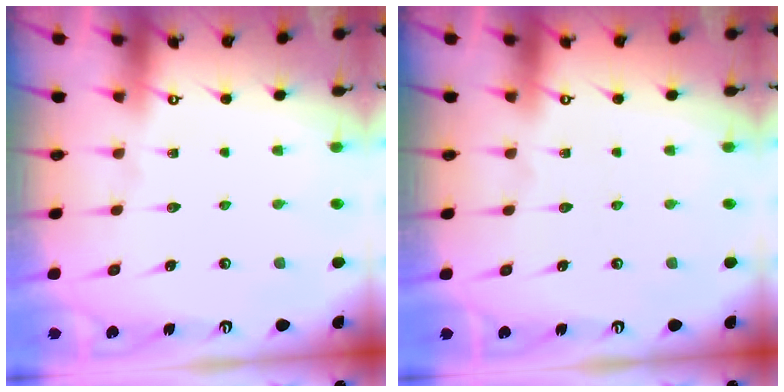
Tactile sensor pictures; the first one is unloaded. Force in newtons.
{"total": 0.0}